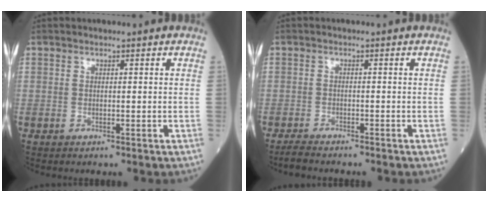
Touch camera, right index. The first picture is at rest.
{"total": 3.3, "force": [-3.0, 0.2, 1.3], "torque": [-0.029, -0.009, -0.048]}